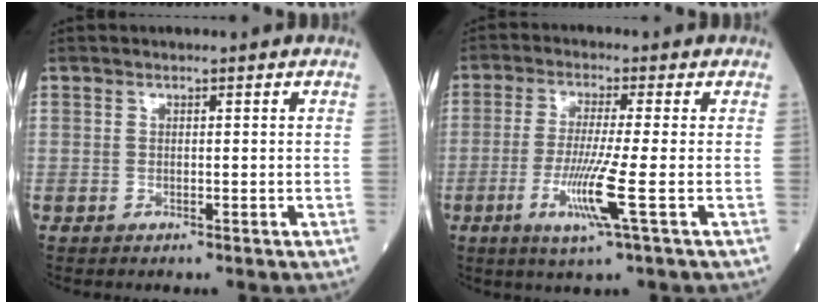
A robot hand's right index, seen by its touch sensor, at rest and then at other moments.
{"total": 7.7, "force": [-2.4, -1.0, 7.2], "torque": [-0.146, -0.023, -0.050]}